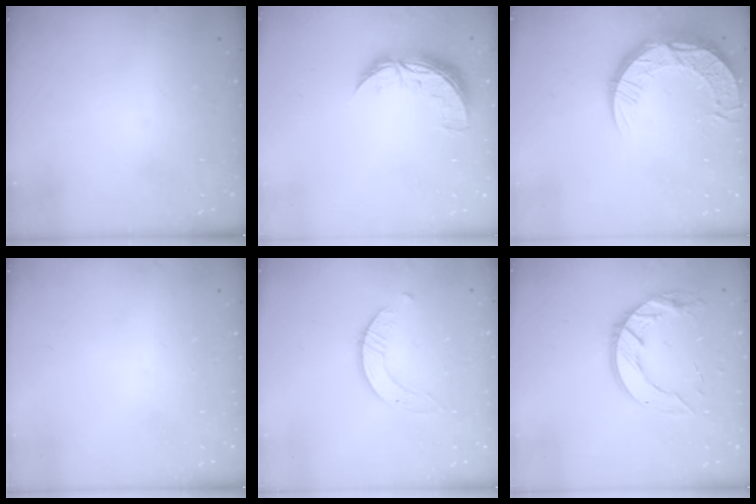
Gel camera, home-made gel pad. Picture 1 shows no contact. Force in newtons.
{"total": 9.3, "press": 9.3, "slide": 0.5}
{"total": 15.3, "press": 15.3, "slide": 1.0}
{"total": 0.0}
{"total": 2.6, "press": 2.6, "slide": 0.3}
{"total": 12.9, "press": 12.9, "slide": 0.8}